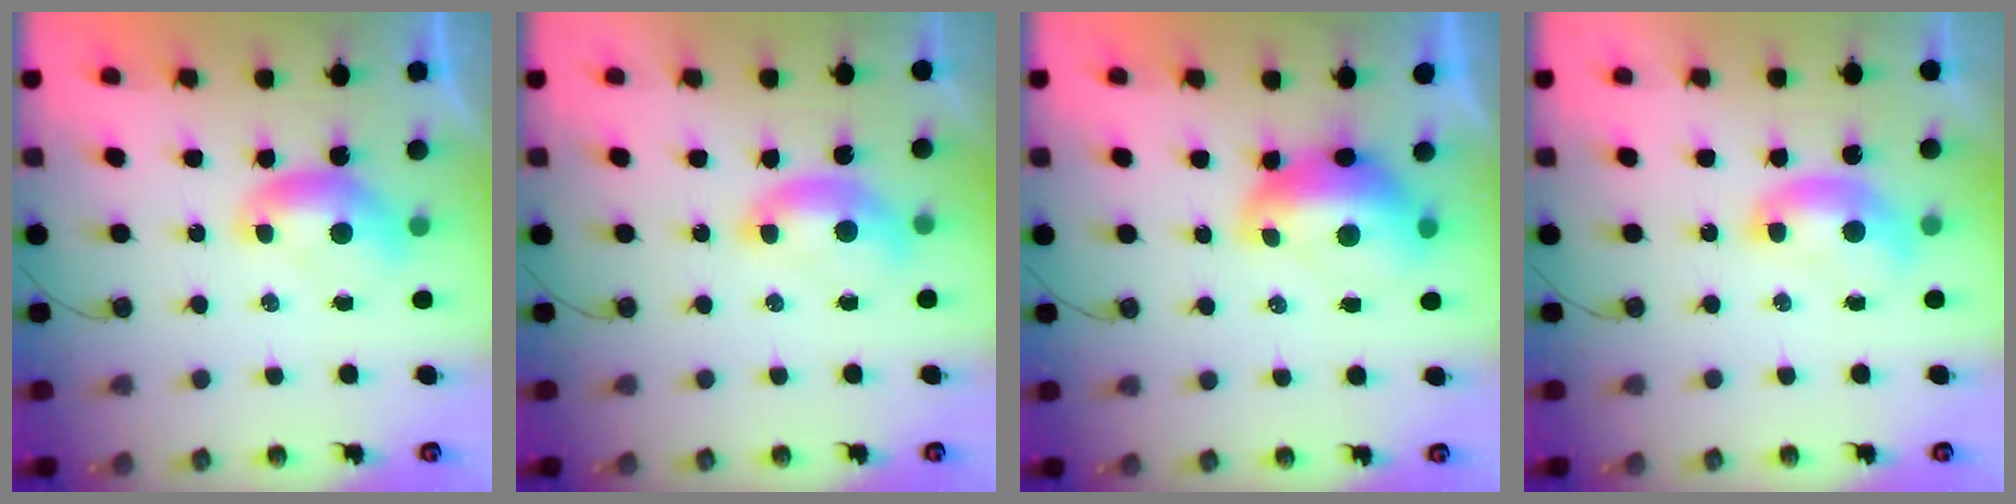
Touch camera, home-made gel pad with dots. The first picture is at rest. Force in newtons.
{"total": 1.5, "press": 1.4, "slide": 0.6}
{"total": 3.0, "press": 2.9, "slide": 0.7}
{"total": 1.5, "press": 1.5, "slide": 0.2}